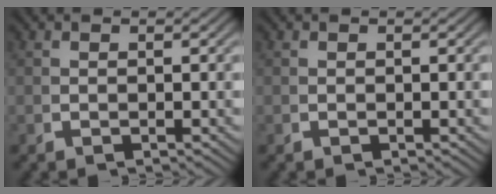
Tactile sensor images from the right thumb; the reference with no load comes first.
{"total": 0.0}